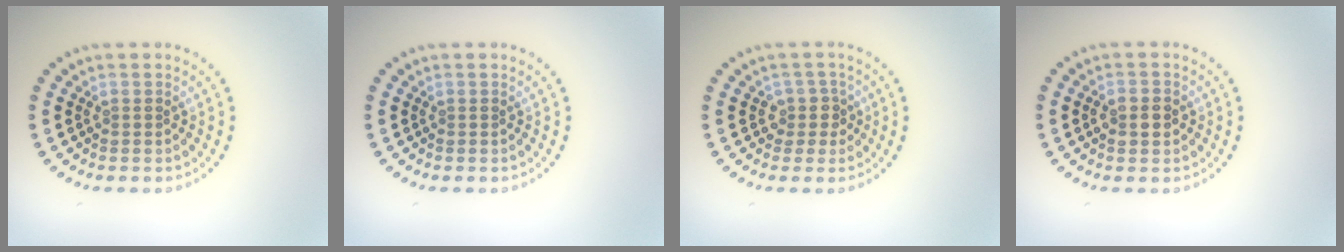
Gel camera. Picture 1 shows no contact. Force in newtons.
{"total": 0.0}
{"total": 1.8, "press": 1.4, "slide": 1.2}
{"total": 2.6, "press": 2.6, "slide": 0.1}